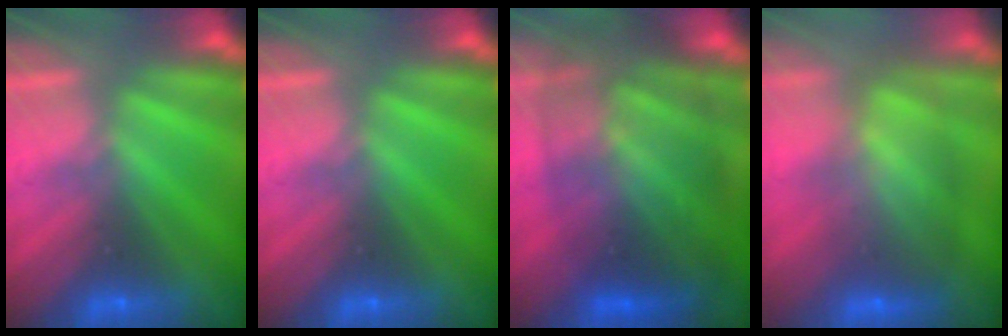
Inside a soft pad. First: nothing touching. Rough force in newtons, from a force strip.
{"total": 0.0}
{"total": 10.8}
{"total": 13.7}